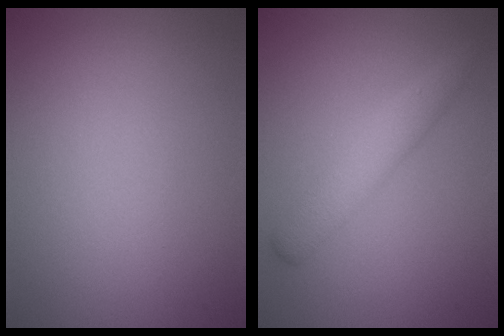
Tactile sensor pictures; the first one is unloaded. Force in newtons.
{"total": 2.8, "press": 2.7, "slide": 0.1}